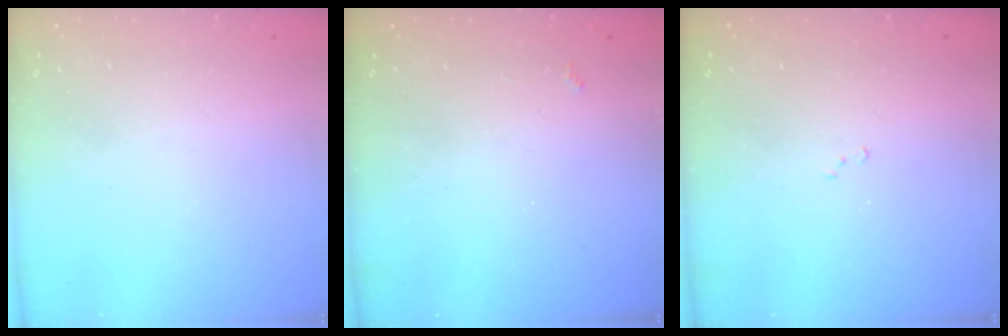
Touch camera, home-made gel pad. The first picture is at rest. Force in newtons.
{"total": 2.1, "press": 2.1, "slide": 0.4}
{"total": 5.4, "press": 5.4, "slide": 0.9}